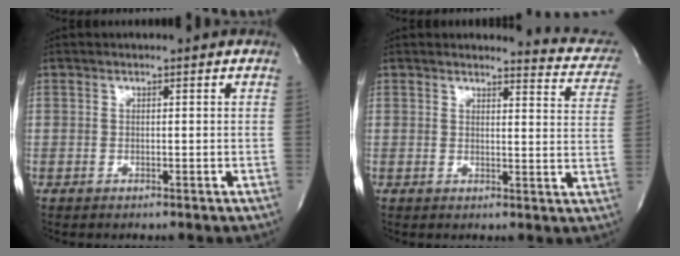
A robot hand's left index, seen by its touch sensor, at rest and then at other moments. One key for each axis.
{"total": 7.9, "fx": 7.7, "fy": 1.4, "fz": 0.7, "tx": 0.009, "ty": -0.050, "tz": 0.060}